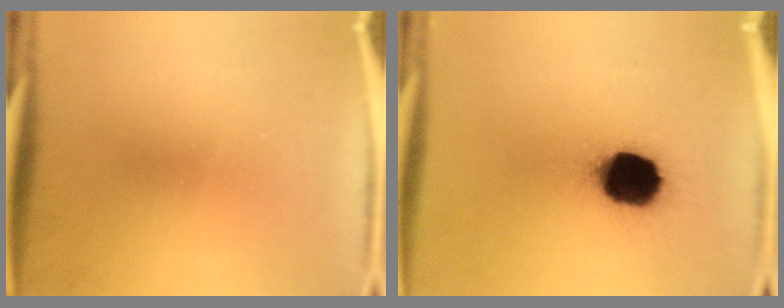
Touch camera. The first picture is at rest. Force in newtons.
{"total": 16.4}